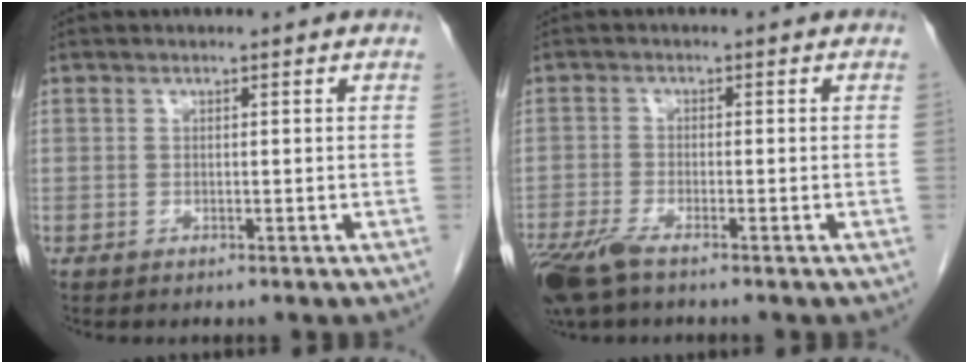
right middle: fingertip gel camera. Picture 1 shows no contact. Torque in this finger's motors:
{"motor_torque": [1.03, -0.81, 0.08, 0.05]}